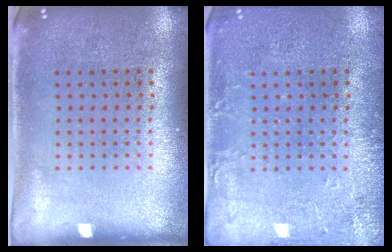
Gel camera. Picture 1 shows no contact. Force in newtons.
{"total": 2.2, "press": 2.2, "slide": 0.3}